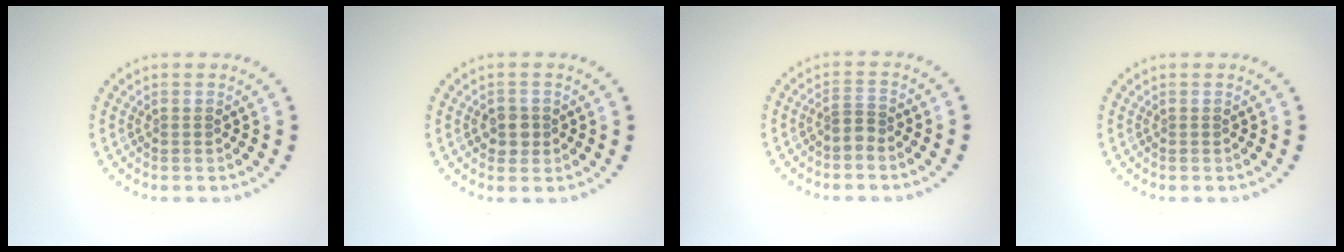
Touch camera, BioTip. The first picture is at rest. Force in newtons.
{"total": 1.6, "press": 1.6, "slide": 0.5}
{"total": 1.4, "press": 0.9, "slide": 1.1}
{"total": 0.0}